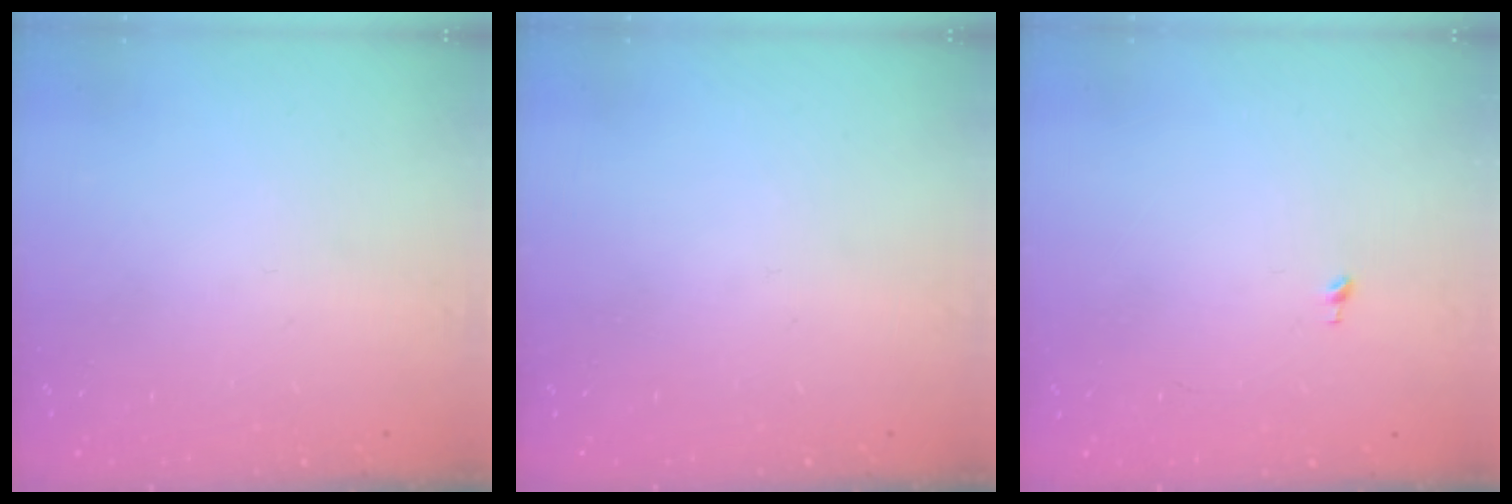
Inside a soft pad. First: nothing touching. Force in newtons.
{"total": 0.0}
{"total": 5.3, "press": 5.3, "slide": 0.4}